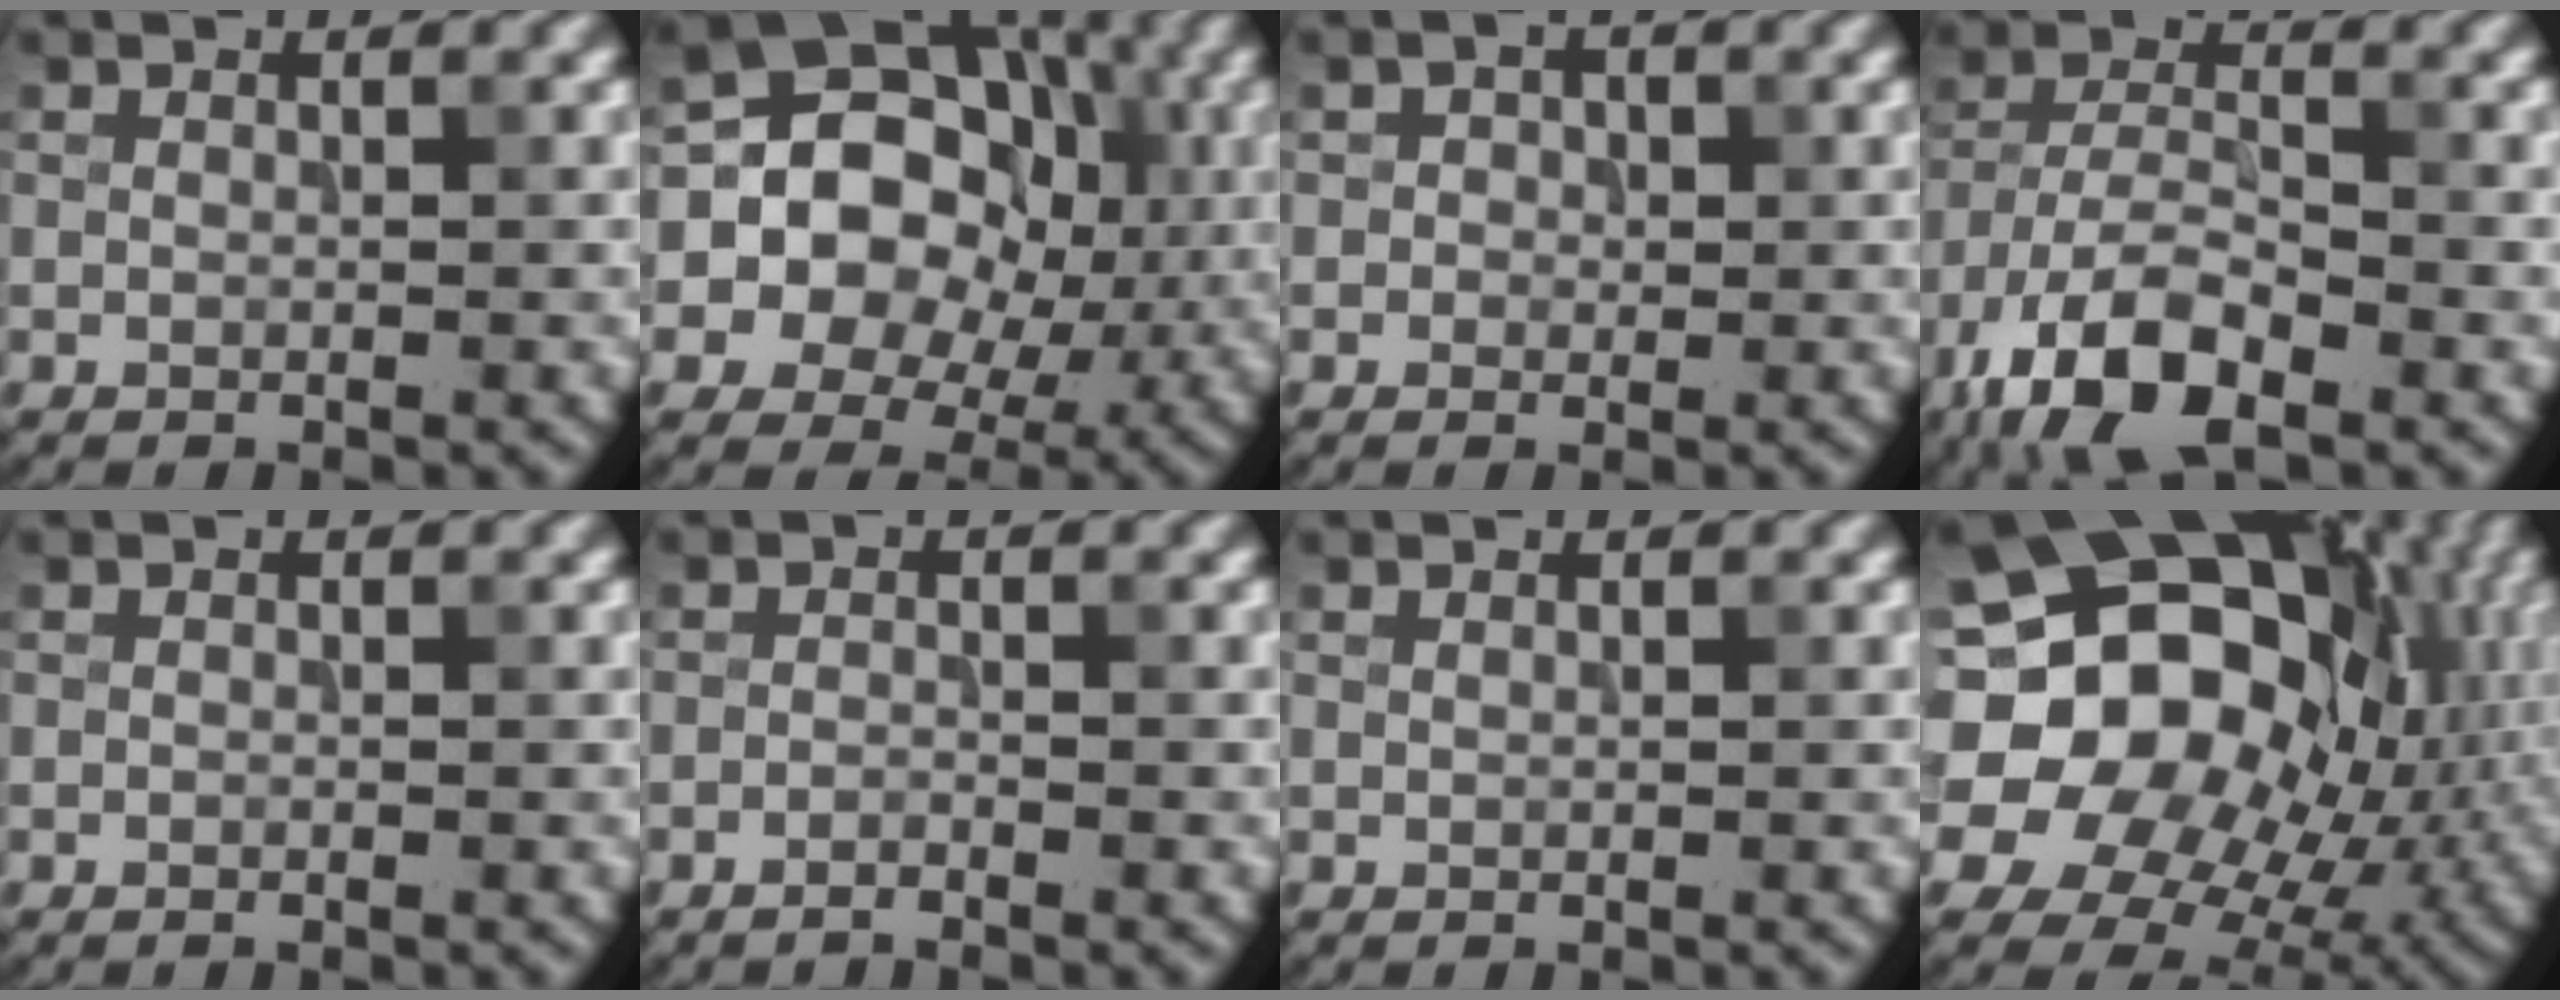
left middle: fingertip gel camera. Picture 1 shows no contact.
{"total": 14.6, "force": [0.3, 12.7, 7.1], "torque": [-0.132, 0.032, -0.018]}
{"total": 1.4, "force": [0.2, 1.3, 0.6], "torque": [-0.001, 0.000, -0.007]}
{"total": 10.3, "force": [-6.3, 4.2, 7.0], "torque": [-0.141, -0.009, -0.127]}
{"total": 0.0}
{"total": 0.9, "force": [-0.7, 0.1, 0.5], "torque": [-0.007, 0.001, -0.016]}
{"total": 0.0}
{"total": 21.6, "force": [4.5, 16.7, 12.9], "torque": [-0.252, 0.026, 0.083]}